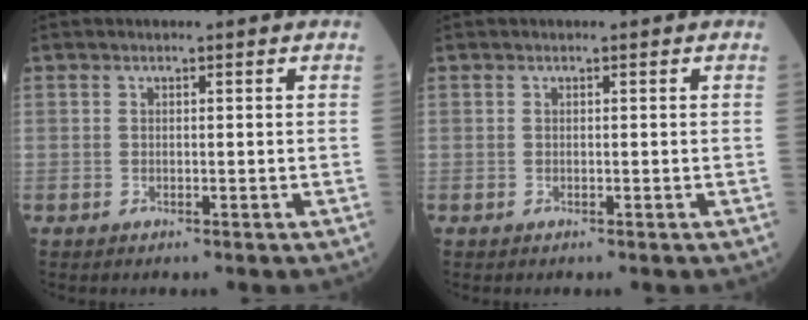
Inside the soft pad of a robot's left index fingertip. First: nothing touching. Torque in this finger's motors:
{"motor_torque": [0.01, 0.00, 0.00, 0.01]}